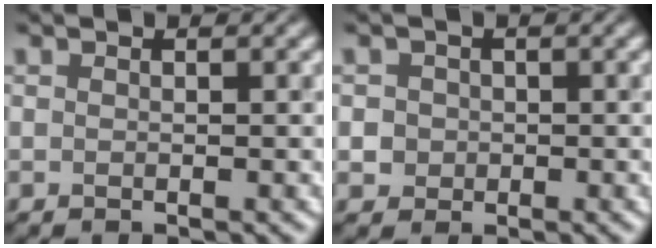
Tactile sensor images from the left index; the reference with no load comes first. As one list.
[{"total": 2.6, "force": [-0.1, 2.5, 0.8], "torque": [0.001, 0.013, -0.015]}]